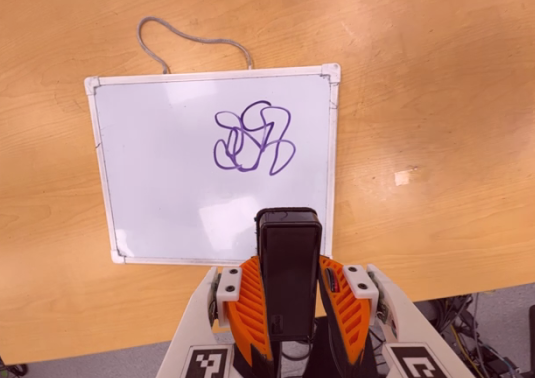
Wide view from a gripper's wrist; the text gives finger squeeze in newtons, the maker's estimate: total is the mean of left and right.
{"total": 4.6, "left": 3.3, "right": 6.0}